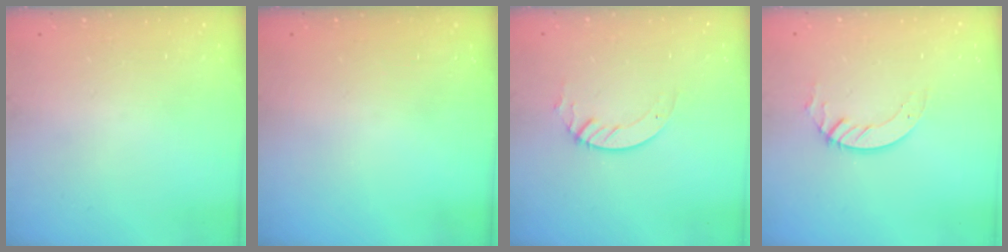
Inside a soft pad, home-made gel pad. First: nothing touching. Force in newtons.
{"total": 0.0}
{"total": 3.6, "press": 3.6, "slide": 0.3}
{"total": 2.8, "press": 2.8, "slide": 0.2}